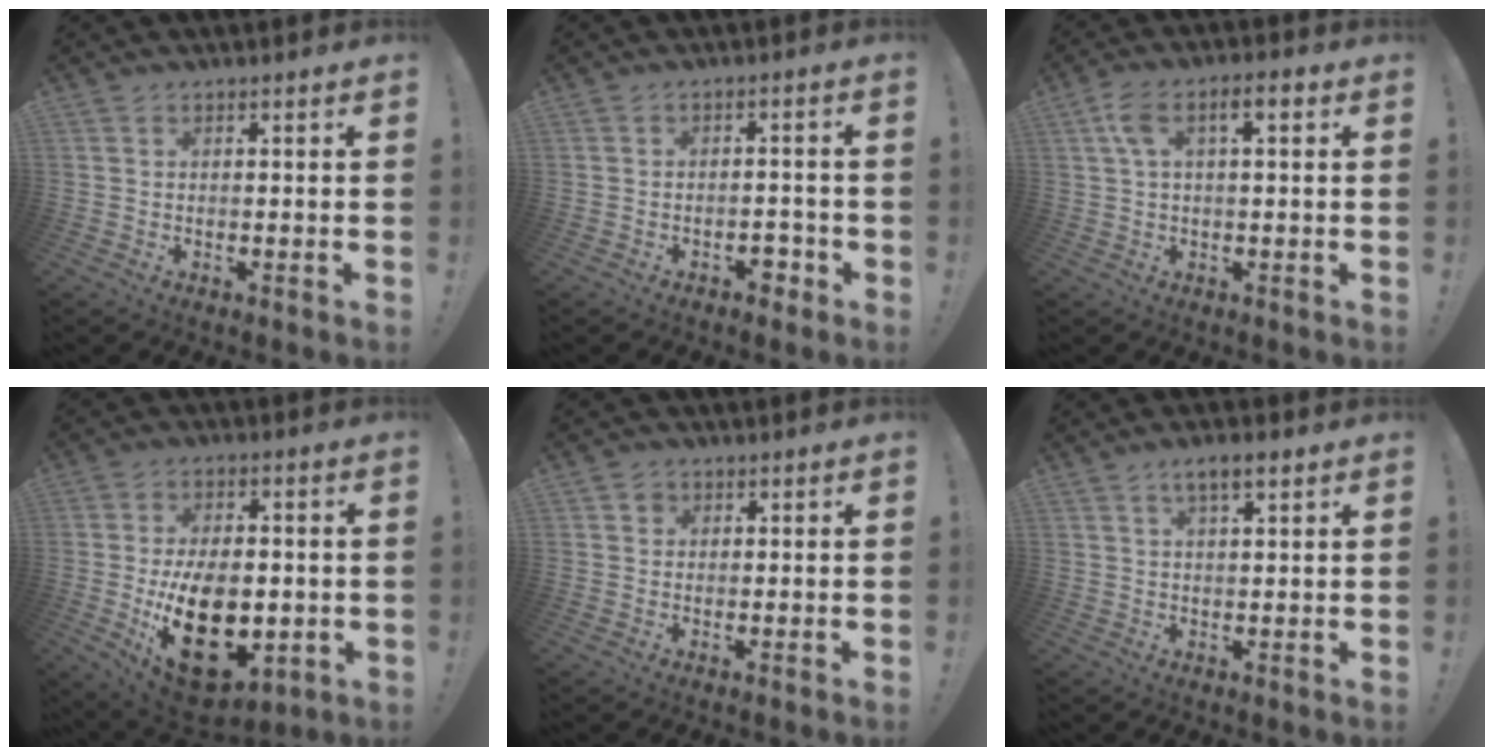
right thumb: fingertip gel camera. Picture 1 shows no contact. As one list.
[{"total": 4.0, "force": [-2.3, 2.3, 2.3], "torque": [-0.030, 0.012, -0.040]}, {"total": 7.6, "force": [2.0, 2.8, 6.8], "torque": [-0.112, 0.007, 0.032]}, {"total": 22.1, "force": [-4.0, 13.7, 16.8], "torque": [-0.274, 0.001, -0.045]}, {"total": 1.9, "force": [0.9, 1.7, 0.2], "torque": [-0.002, 0.002, 0.014]}, {"total": 4.9, "force": [2.8, 1.2, 3.9], "torque": [-0.060, -0.011, 0.045]}]